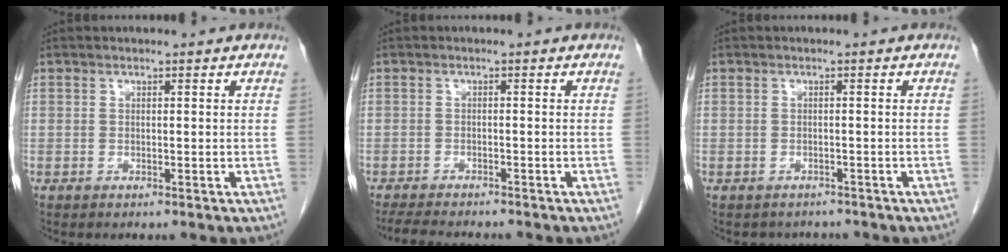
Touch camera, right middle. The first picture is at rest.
{"total": 7.1, "force": [-6.3, 1.1, 3.0], "torque": [-0.045, -0.014, -0.096]}
{"total": 3.1, "force": [-2.7, 1.4, 0.0], "torque": [-0.004, 0.003, -0.038]}